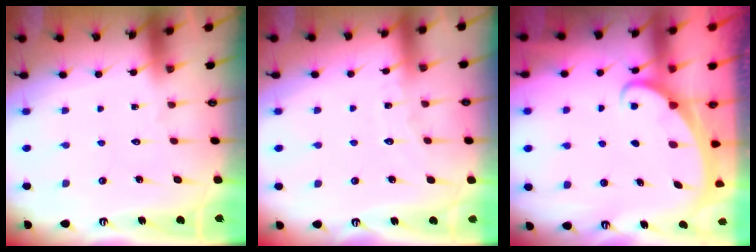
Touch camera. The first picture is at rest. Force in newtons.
{"total": 4.6, "press": 4.6, "slide": 0.6}
{"total": 2.4, "press": 2.4, "slide": 0.3}